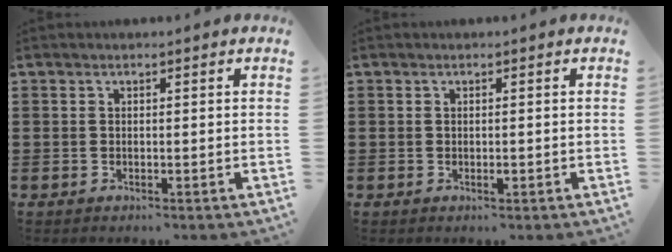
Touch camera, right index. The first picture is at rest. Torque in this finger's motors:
{"motor_torque": [0.22, 0.45, 0.01, 0.01]}